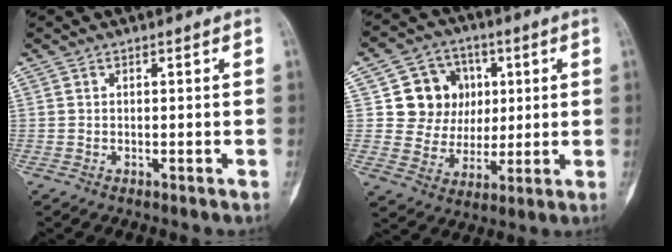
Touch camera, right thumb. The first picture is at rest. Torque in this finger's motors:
{"motor_torque": [-0.42, 1.28, 0.15, -0.15, 0.02]}